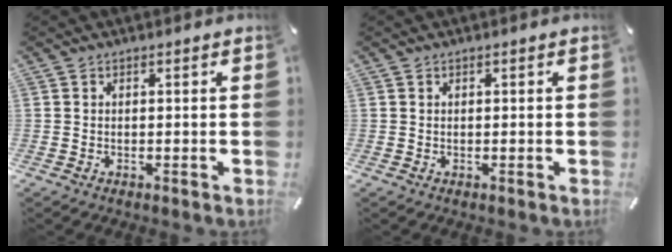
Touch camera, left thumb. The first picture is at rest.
{"total": 0.0}